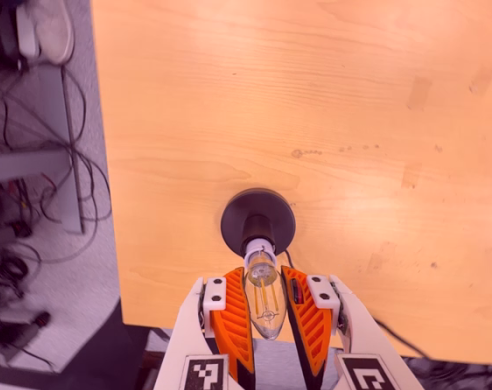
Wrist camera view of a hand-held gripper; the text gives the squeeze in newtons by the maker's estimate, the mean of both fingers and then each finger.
{"total": 14.3, "left": 13.9, "right": 14.8}